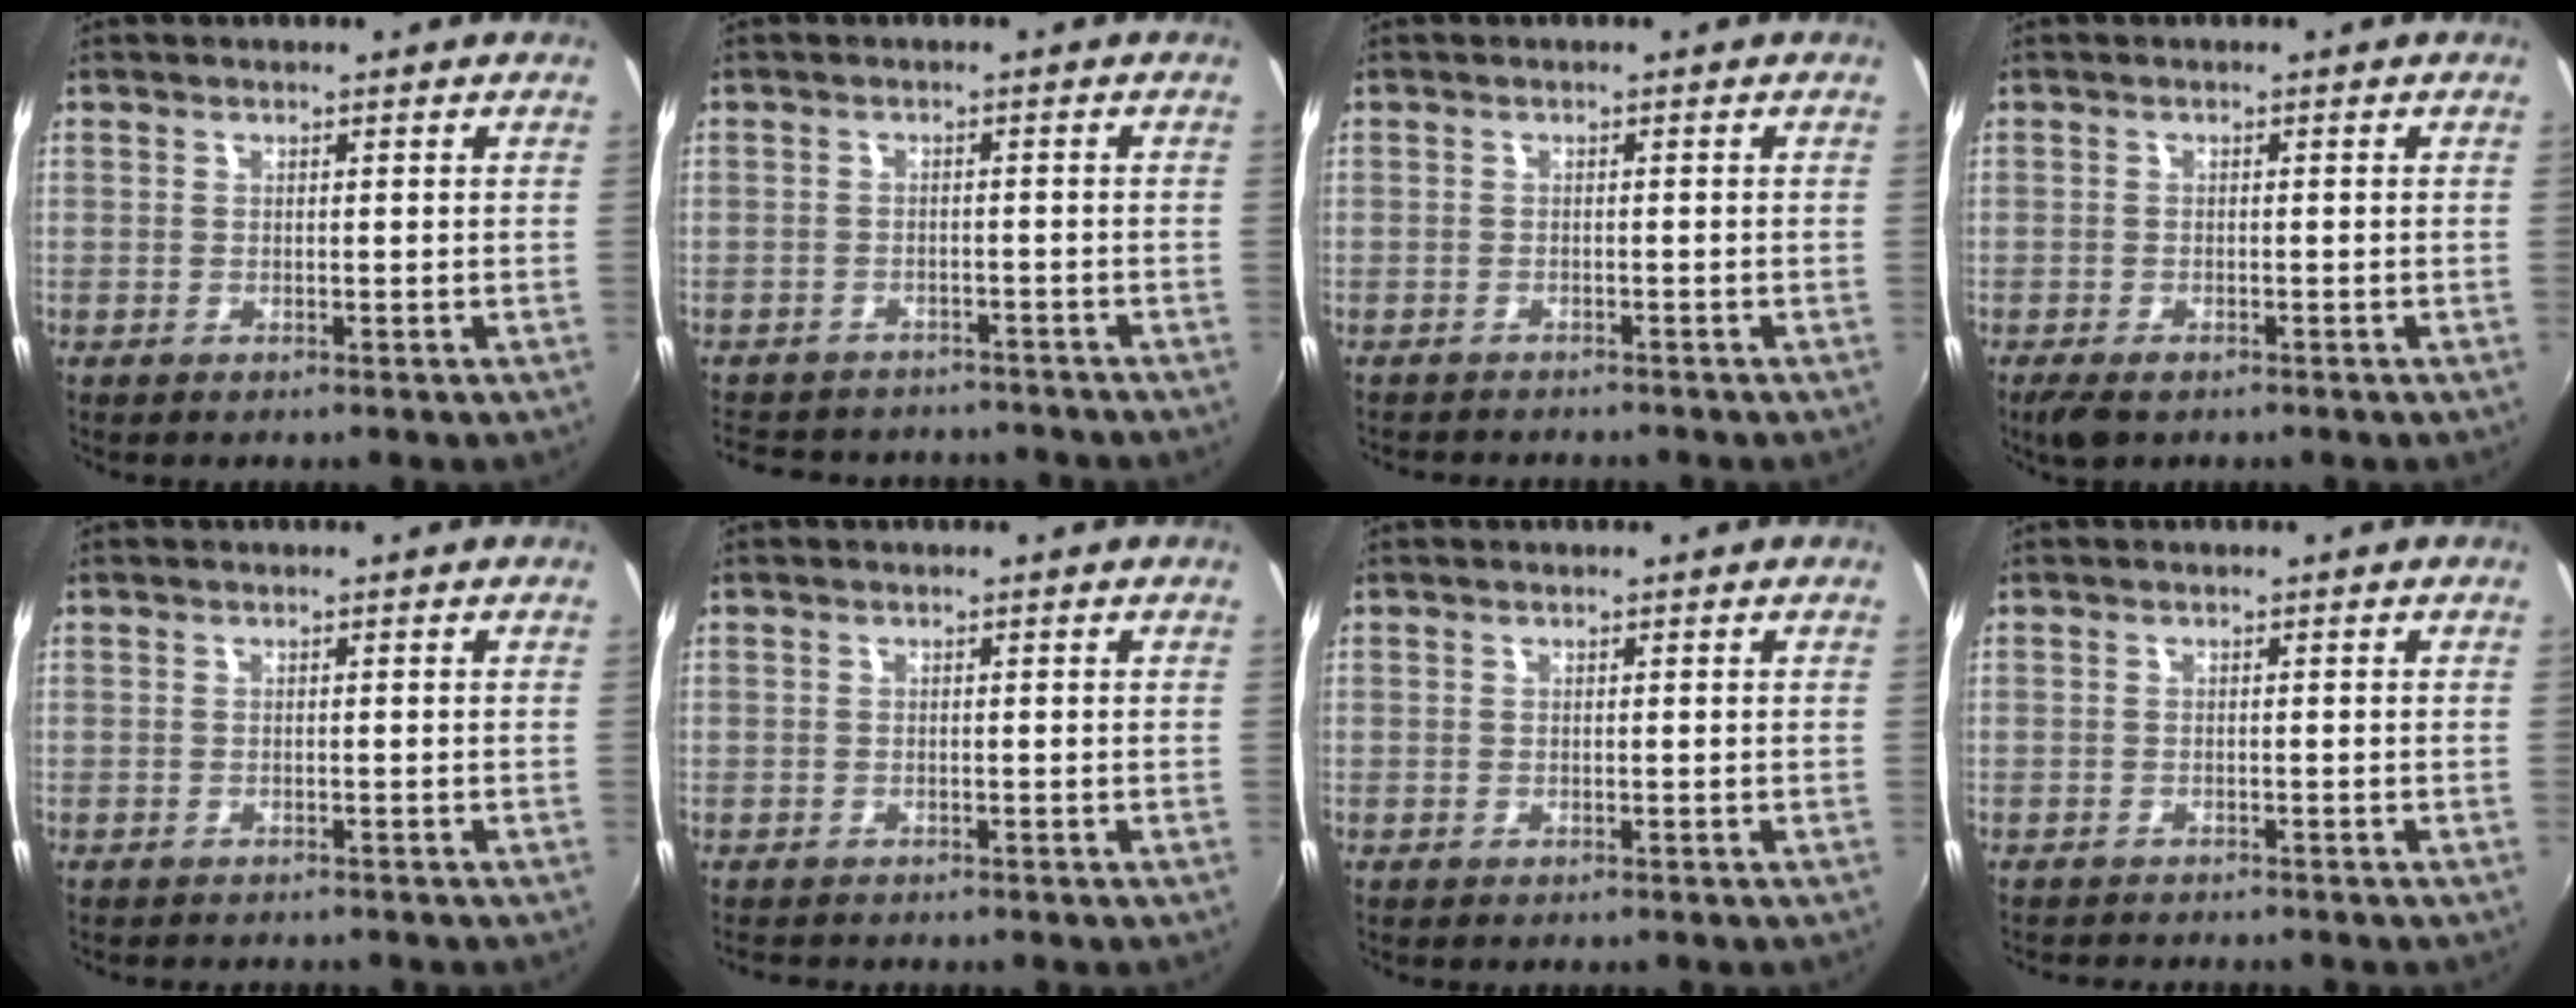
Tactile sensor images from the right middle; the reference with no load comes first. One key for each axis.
{"total": 12.3, "fx": -10.6, "fy": 4.9, "fz": 3.8, "tx": -0.096, "ty": 0.001, "tz": -0.148}
{"total": 3.3, "fx": -3.1, "fy": 0.7, "fz": 0.7, "tx": -0.025, "ty": -0.016, "tz": -0.049}
{"total": 3.8, "fx": -2.6, "fy": 1.6, "fz": 2.3, "tx": -0.054, "ty": -0.016, "tz": -0.046}
{"total": 2.5, "fx": -2.4, "fy": 0.5, "fz": 0.6, "tx": -0.021, "ty": -0.013, "tz": -0.036}
{"total": 1.7, "fx": -1.5, "fy": 0.9, "fz": 0.1, "tx": -0.007, "ty": -0.003, "tz": -0.027}
{"total": 0.0}
{"total": 3.2, "fx": -3.1, "fy": 0.5, "fz": 0.7, "tx": -0.025, "ty": -0.017, "tz": -0.050}